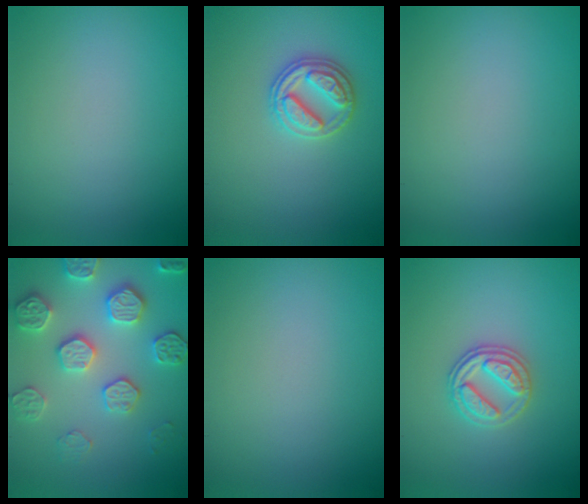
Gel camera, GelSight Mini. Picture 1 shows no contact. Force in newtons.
{"total": 2.8, "press": 2.8, "slide": 0.2}
{"total": 0.0}
{"total": 4.9, "press": 4.9, "slide": 0.4}
{"total": 0.0}
{"total": 2.7, "press": 2.7, "slide": 0.5}